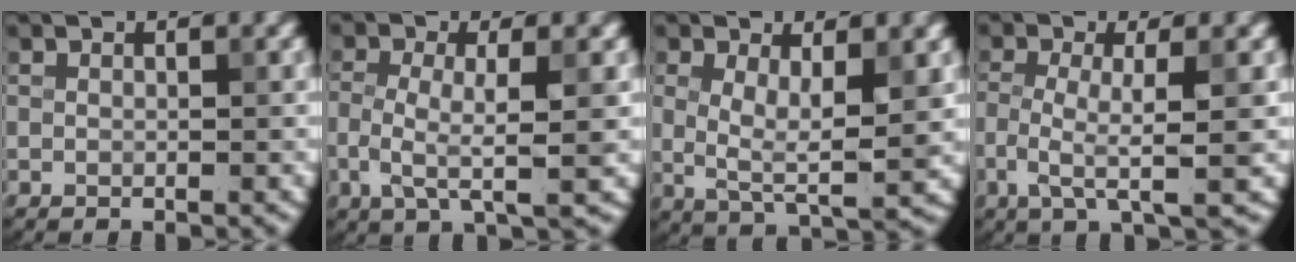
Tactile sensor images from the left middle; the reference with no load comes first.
{"total": 4.5, "force": [-0.9, 1.3, 4.2], "torque": [-0.095, -0.006, -0.020]}
{"total": 5.0, "force": [0.7, 1.9, 4.5], "torque": [-0.092, -0.008, 0.015]}
{"total": 4.4, "force": [-1.1, 0.9, 4.1], "torque": [-0.087, -0.005, -0.025]}